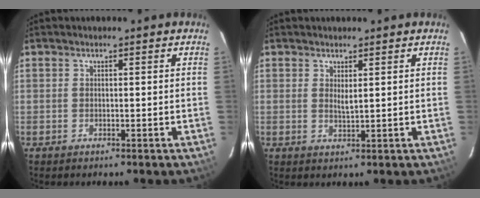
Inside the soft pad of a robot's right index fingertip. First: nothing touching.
{"total": 1.7, "force": [0.8, 0.3, 1.5], "torque": [-0.025, -0.002, 0.013]}